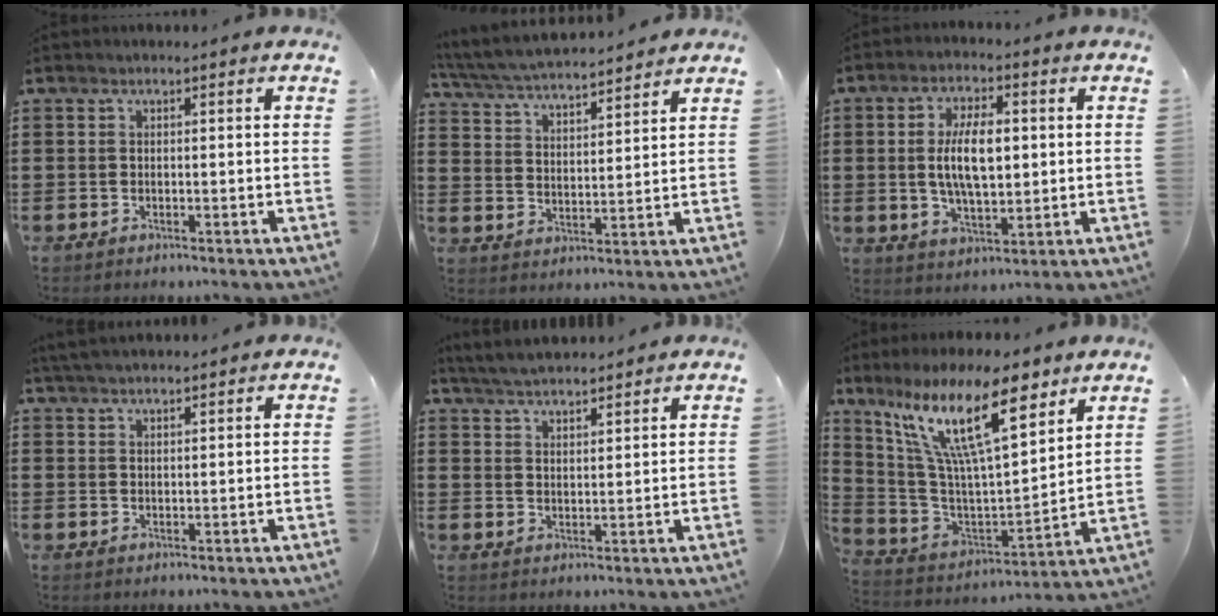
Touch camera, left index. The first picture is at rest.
{"total": 5.3, "force": [5.1, 0.0, 1.3], "torque": [-0.051, -0.031, 0.086]}
{"total": 9.0, "force": [0.9, 3.9, 8.0], "torque": [-0.159, 0.006, 0.009]}
{"total": 2.6, "force": [2.5, 0.3, 0.8], "torque": [-0.021, 0.001, 0.048]}
{"total": 3.9, "force": [3.9, 0.1, 0.5], "torque": [-0.023, -0.011, 0.072]}
{"total": 17.3, "force": [10.0, 4.5, 13.4], "torque": [-0.297, -0.042, 0.167]}